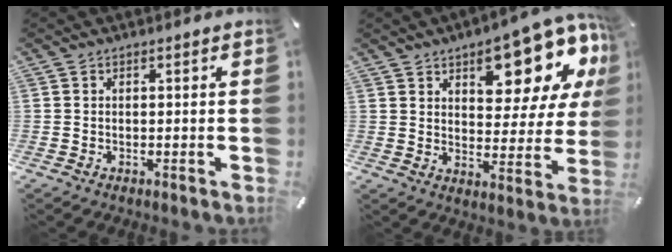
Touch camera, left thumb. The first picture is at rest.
{"total": 16.5, "force": [10.6, 7.4, 10.2], "torque": [-0.123, -0.075, 0.177]}